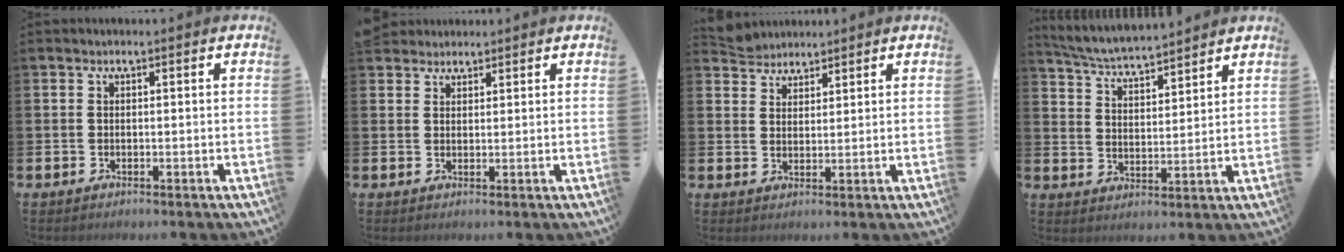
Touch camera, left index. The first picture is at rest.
{"total": 2.7, "force": [2.4, 1.1, -0.3], "torque": [0.013, -0.006, 0.043]}
{"total": 3.7, "force": [3.6, 1.0, -0.5], "torque": [0.005, -0.015, 0.065]}
{"total": 5.3, "force": [5.2, 0.1, 0.8], "torque": [-0.041, -0.039, 0.089]}